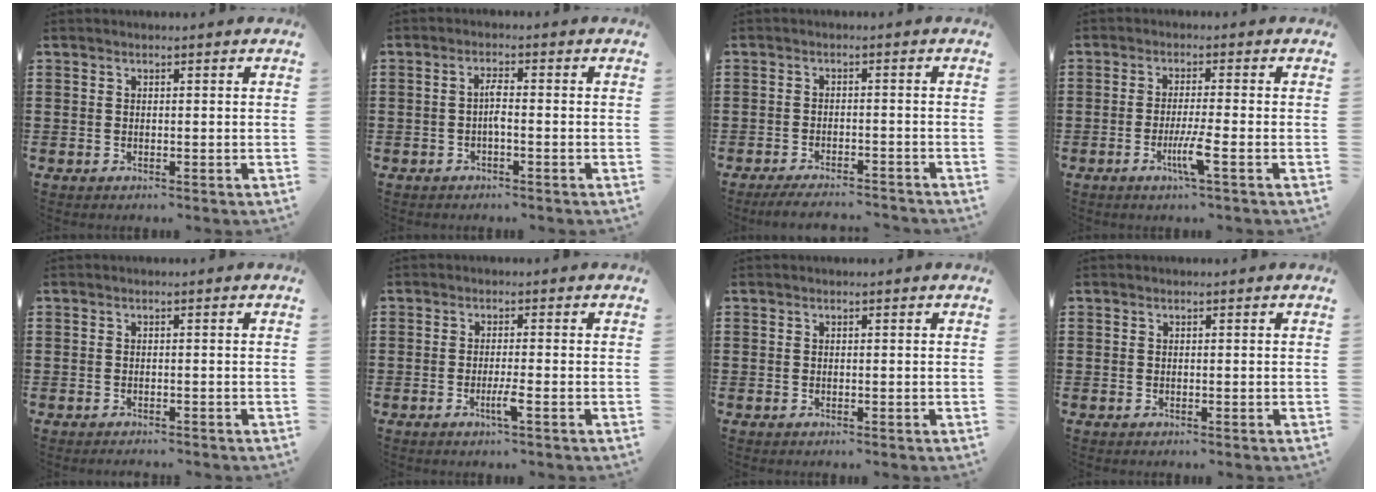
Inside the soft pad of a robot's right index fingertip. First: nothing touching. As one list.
[{"total": 2.3, "force": [-0.7, 0.3, 2.2], "torque": [-0.042, 0.001, -0.014]}, {"total": 3.1, "force": [-3.0, -0.1, 0.9], "torque": [-0.013, -0.003, -0.058]}, {"total": 4.6, "force": [-2.0, -0.3, 4.1], "torque": [-0.083, -0.021, -0.038]}, {"total": 0.6, "force": [-0.6, 0.0, 0.0], "torque": [-0.002, -0.003, -0.012]}, {"total": 2.9, "force": [-1.4, -0.2, 2.5], "torque": [-0.049, -0.010, -0.027]}, {"total": 0.0}, {"total": 0.0}]